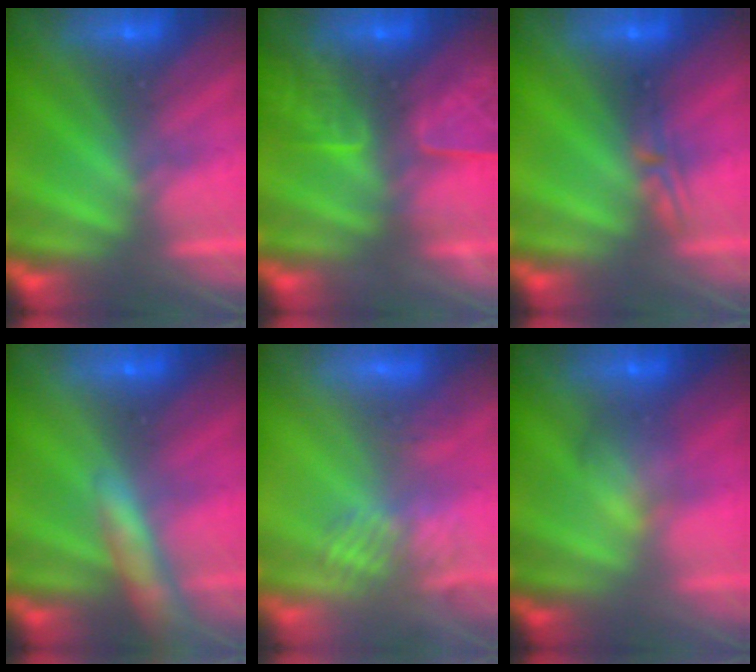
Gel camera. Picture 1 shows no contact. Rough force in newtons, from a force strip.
{"total": 7.5}
{"total": 2.3}
{"total": 8.3}
{"total": 2.8}
{"total": 2.0}